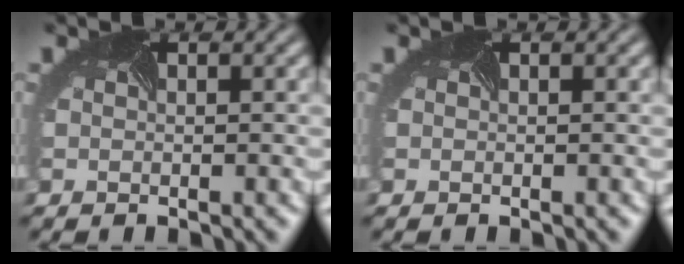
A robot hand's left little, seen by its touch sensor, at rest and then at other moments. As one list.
[{"total": 0.0}]